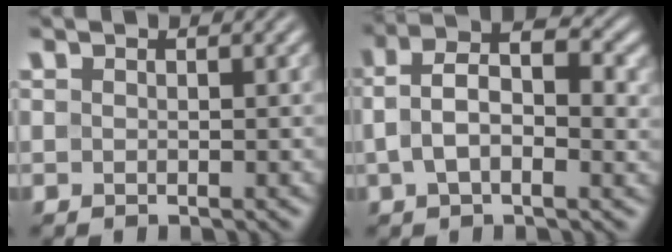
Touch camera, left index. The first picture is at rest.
{"total": 6.9, "force": [0.6, 4.0, 5.6], "torque": [-0.103, 0.011, 0.002]}